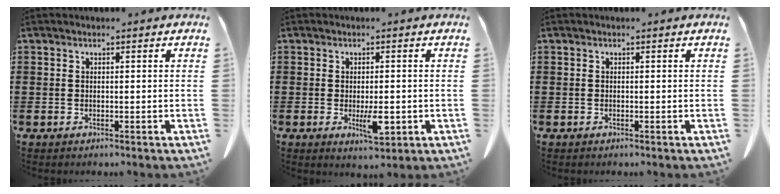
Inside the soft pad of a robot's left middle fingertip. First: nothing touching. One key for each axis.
{"total": 4.2, "fx": -0.8, "fy": 1.6, "fz": 3.8, "tx": -0.062, "ty": -0.002, "tz": -0.015}
{"total": 0.0}